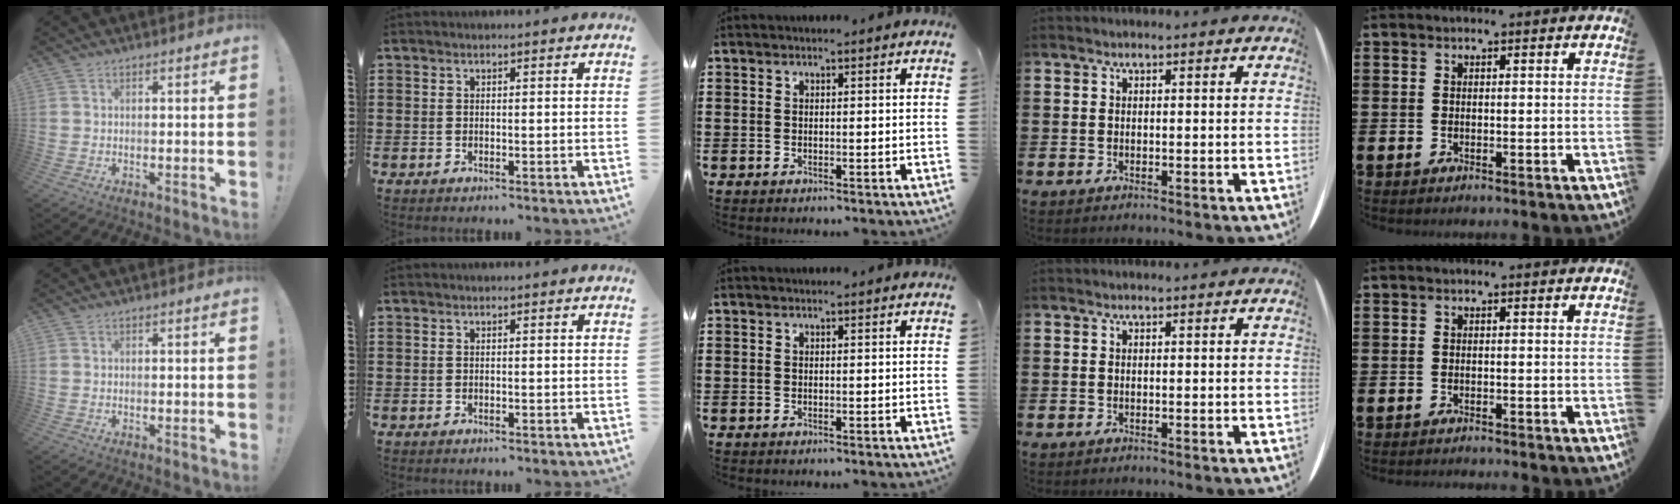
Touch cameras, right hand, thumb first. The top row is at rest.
{"little": {"total": 0.8, "force": [-0.8, -0.2, 0.0], "torque": [0.000, -0.001, -0.016]}}